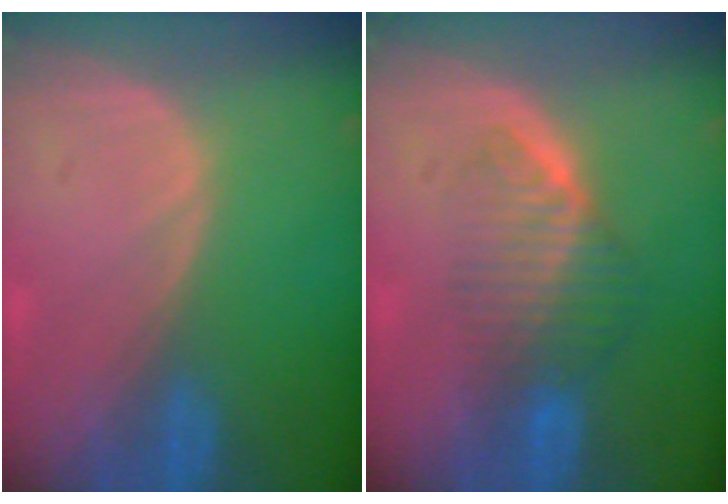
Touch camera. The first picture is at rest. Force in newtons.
{"total": 6.5, "press": 5.8, "slide": 2.8}